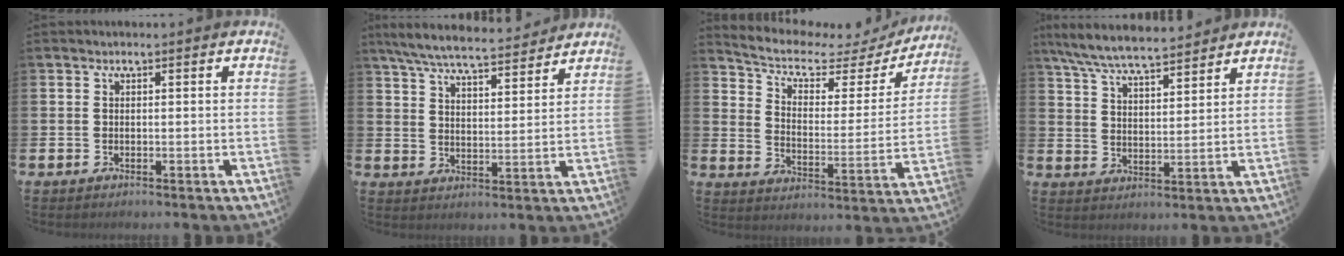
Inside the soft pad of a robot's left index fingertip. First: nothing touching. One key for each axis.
{"total": 6.8, "fx": 6.4, "fy": 0.8, "fz": 2.2, "tx": -0.072, "ty": -0.038, "tz": 0.113}
{"total": 5.3, "fx": 4.3, "fy": 2.2, "fz": 2.0, "tx": -0.066, "ty": -0.036, "tz": 0.063}
{"total": 6.8, "fx": 6.5, "fy": 0.6, "fz": 1.9, "tx": -0.067, "ty": -0.034, "tz": 0.117}